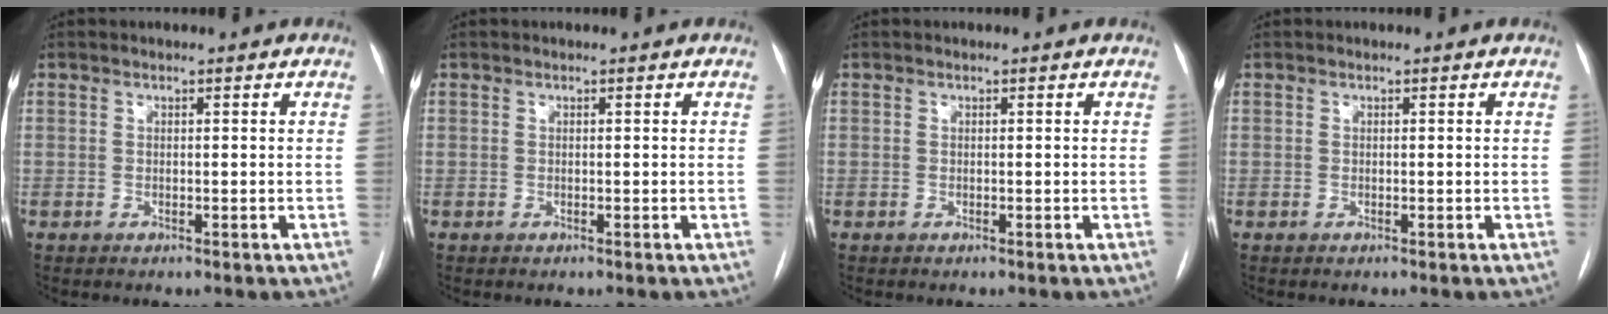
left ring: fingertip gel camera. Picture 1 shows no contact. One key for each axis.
{"total": 0.0}
{"total": 0.0}
{"total": 0.0}